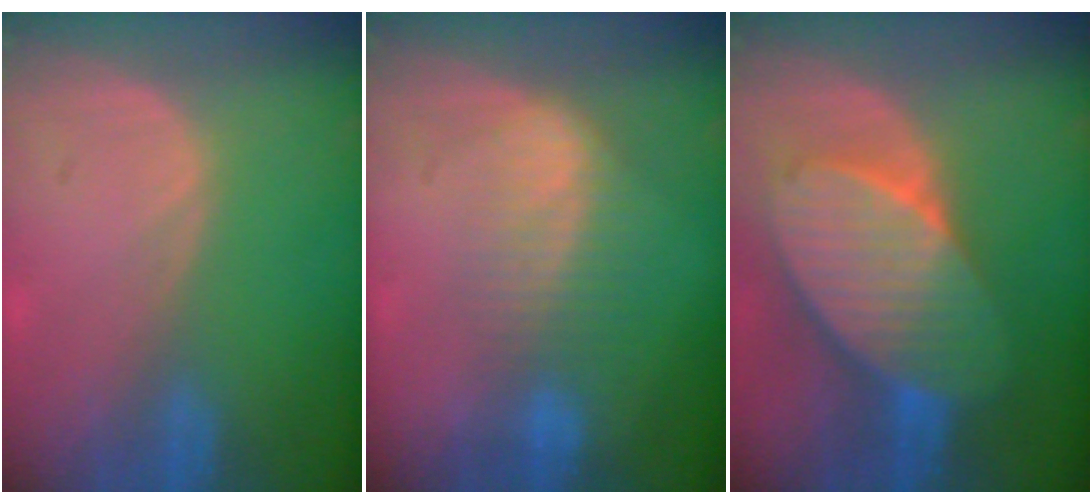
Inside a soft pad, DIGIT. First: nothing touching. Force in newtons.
{"total": 7.3, "press": 6.2, "slide": 3.8}
{"total": 10.1, "press": 10.1, "slide": 0.6}